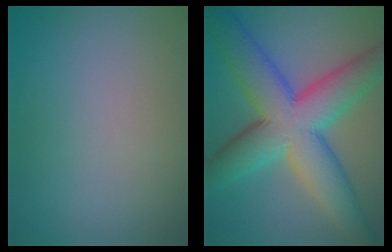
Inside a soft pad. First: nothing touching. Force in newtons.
{"total": 11.6, "press": 11.6, "slide": 0.2}